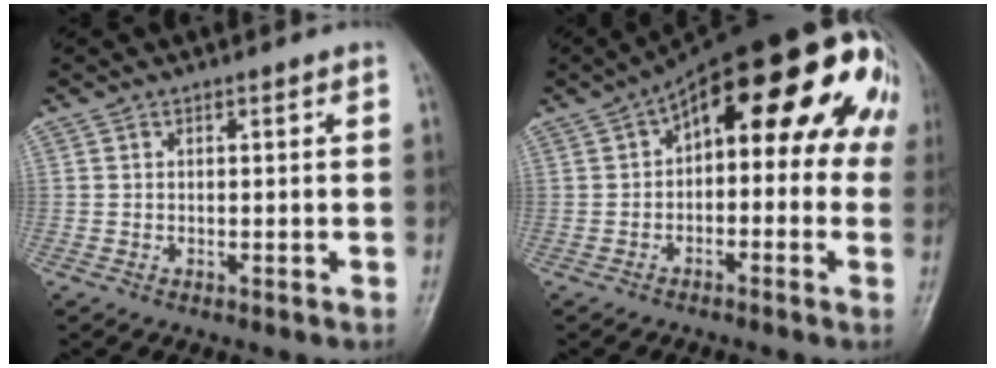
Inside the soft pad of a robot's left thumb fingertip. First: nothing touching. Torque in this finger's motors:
{"motor_torque": [-0.53, 1.55, 2.07, -0.70, 0.10]}